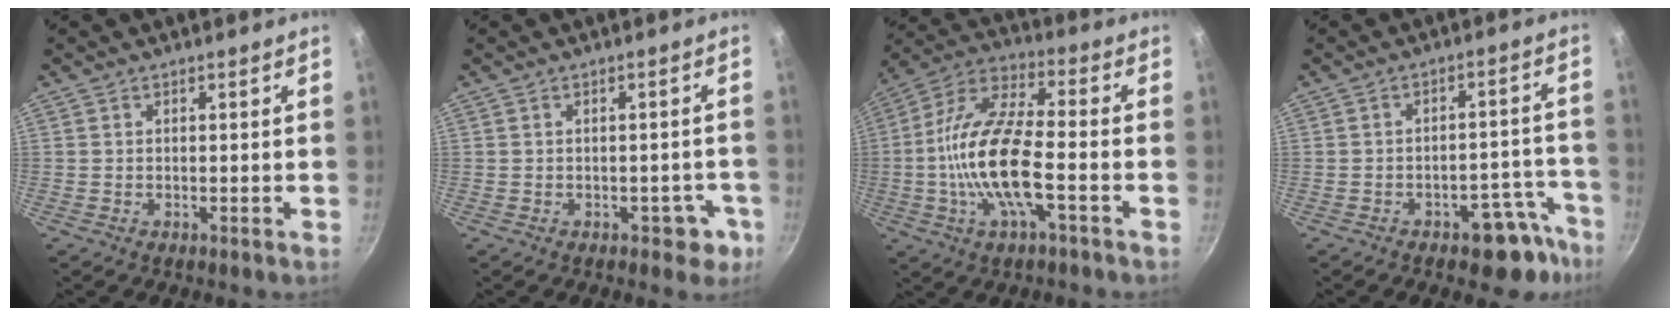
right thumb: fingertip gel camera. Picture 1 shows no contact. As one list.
[{"total": 4.0, "force": [-2.0, 2.5, 2.4], "torque": [-0.007, 0.017, -0.022]}, {"total": 17.1, "force": [-3.4, 6.1, 15.6], "torque": [-0.321, 0.035, -0.067]}, {"total": 9.2, "force": [-6.2, 4.1, 5.5], "torque": [-0.039, 0.061, -0.078]}]